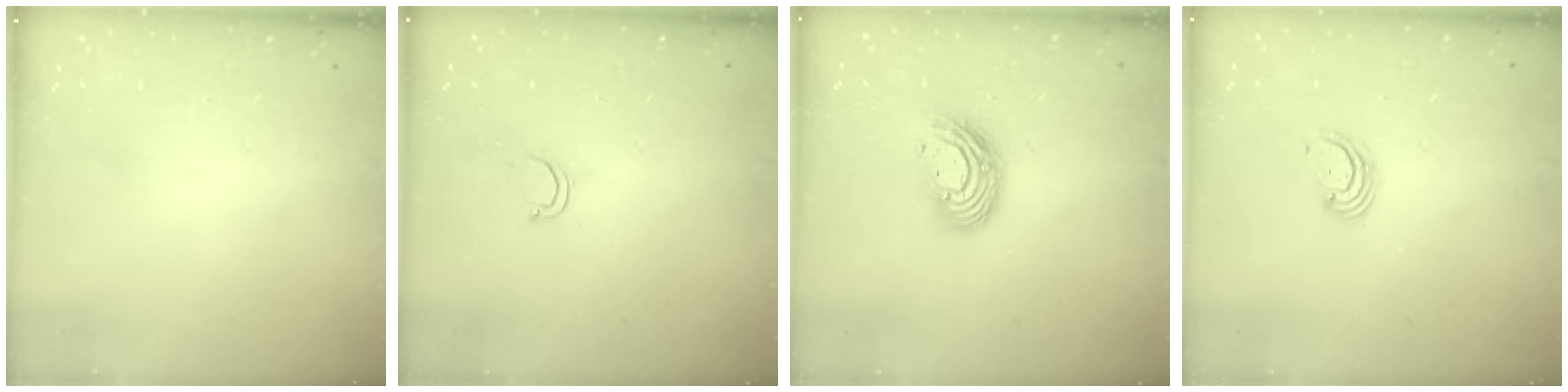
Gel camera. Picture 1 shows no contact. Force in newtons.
{"total": 2.8, "press": 2.8, "slide": 0.2}
{"total": 11.8, "press": 11.8, "slide": 0.8}
{"total": 2.6, "press": 2.6, "slide": 0.3}